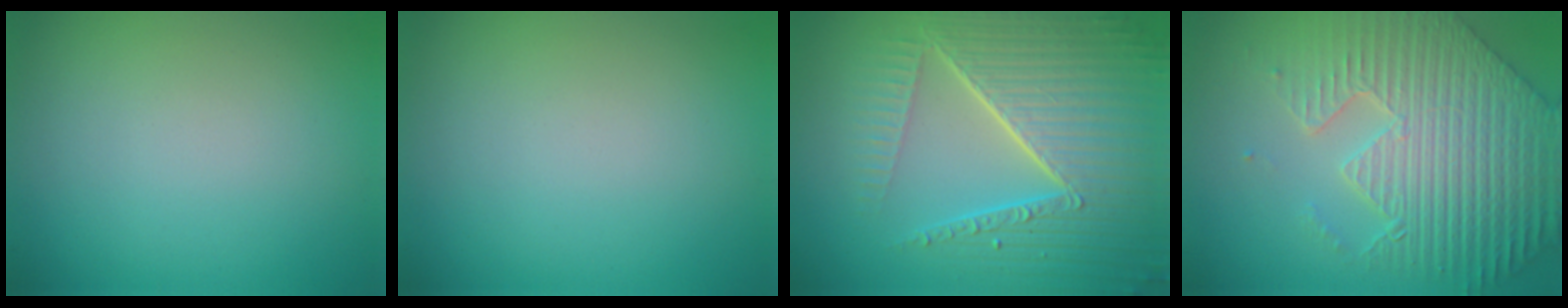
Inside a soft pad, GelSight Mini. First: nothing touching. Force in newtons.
{"total": 0.0}
{"total": 8.6, "press": 6.0, "slide": 6.2}
{"total": 8.2, "press": 6.4, "slide": 5.1}